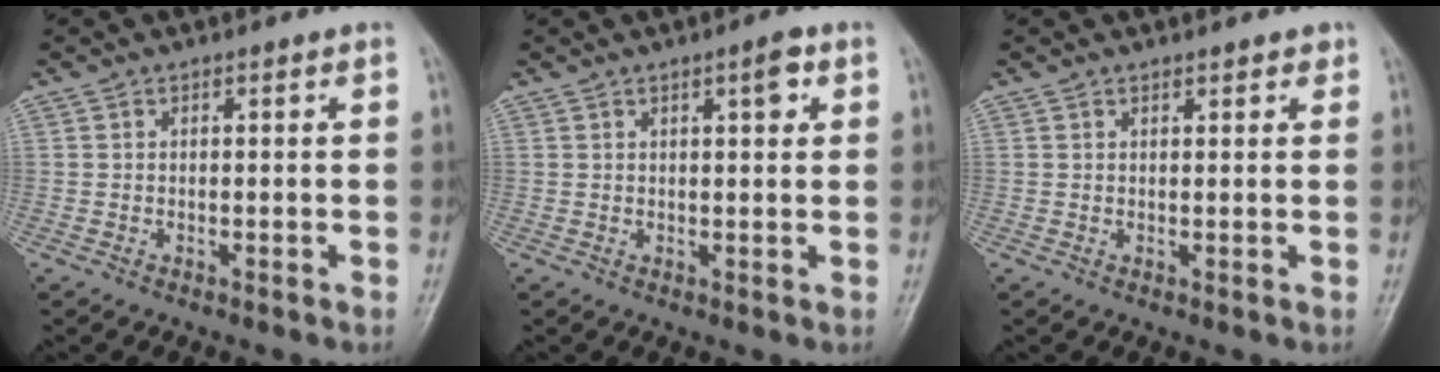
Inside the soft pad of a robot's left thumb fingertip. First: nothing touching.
{"total": 3.1, "force": [1.4, 0.9, 2.6], "torque": [-0.031, -0.003, 0.019]}
{"total": 1.5, "force": [1.2, 0.6, 0.7], "torque": [-0.001, -0.004, 0.013]}